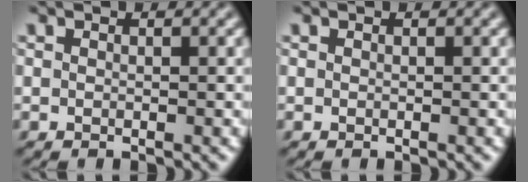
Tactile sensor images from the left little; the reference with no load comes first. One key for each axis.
{"total": 0.0}